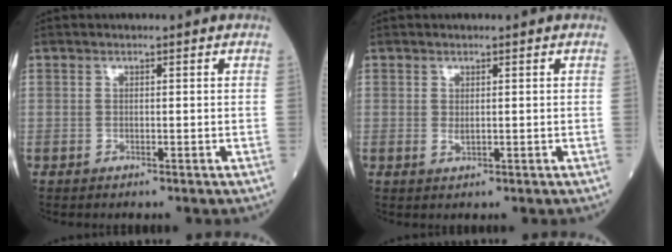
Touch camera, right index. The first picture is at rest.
{"total": 0.9, "force": [0.2, 0.3, 0.8], "torque": [-0.017, -0.004, 0.008]}